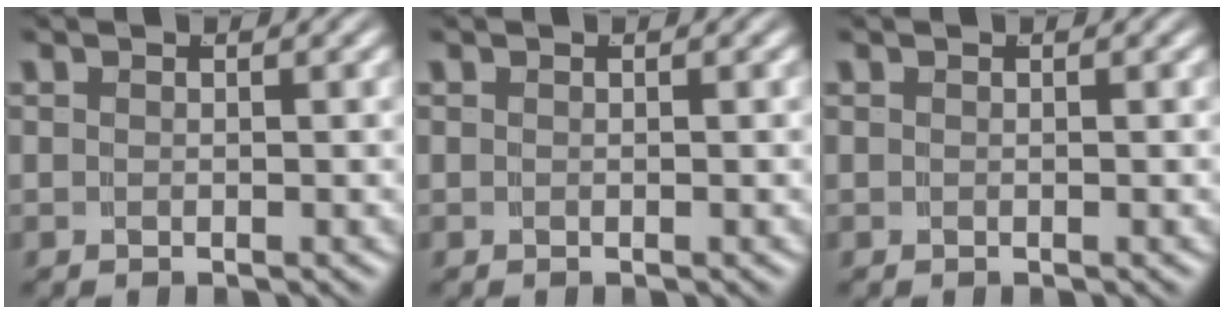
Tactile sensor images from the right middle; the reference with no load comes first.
{"total": 0.0}
{"total": 0.0}